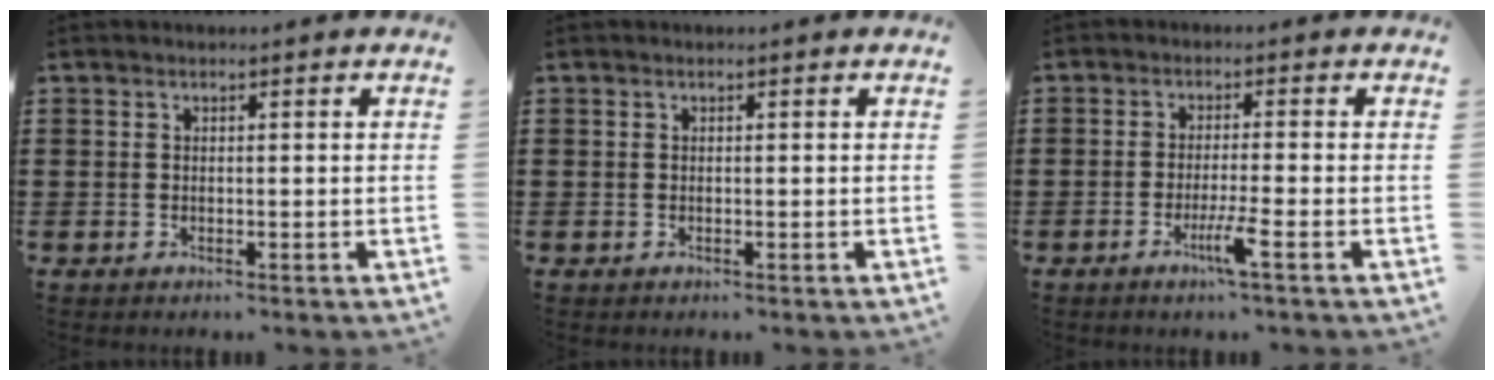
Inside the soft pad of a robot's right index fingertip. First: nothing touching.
{"total": 0.0}
{"total": 4.2, "force": [-2.3, -0.3, 3.5], "torque": [-0.071, -0.020, -0.042]}